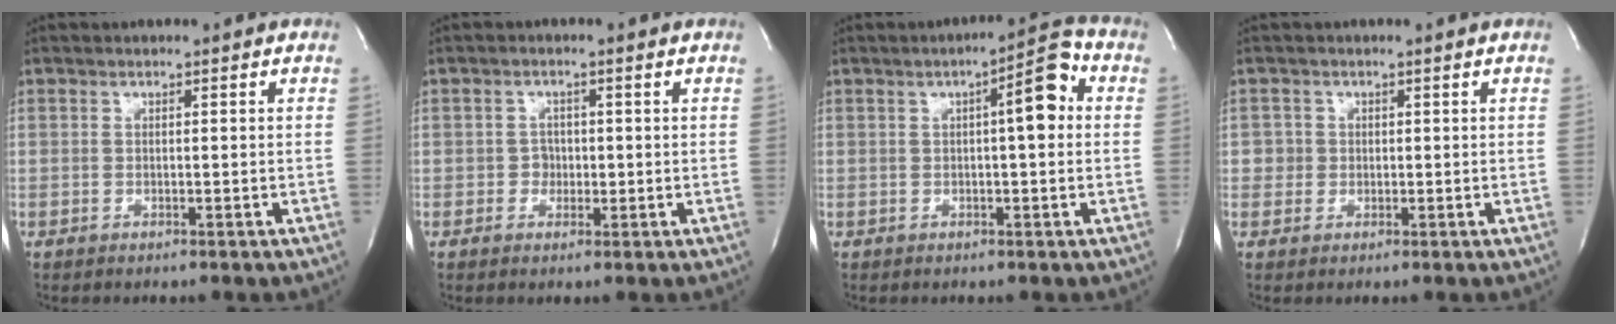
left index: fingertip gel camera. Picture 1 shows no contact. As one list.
[{"total": 1.9, "force": [-0.4, 1.7, 0.7], "torque": [-0.007, 0.001, -0.007]}, {"total": 6.4, "force": [0.9, 1.1, 6.2], "torque": [-0.086, 0.017, 0.005]}, {"total": 1.7, "force": [0.1, 1.7, -0.1], "torque": [0.016, -0.001, -0.003]}]